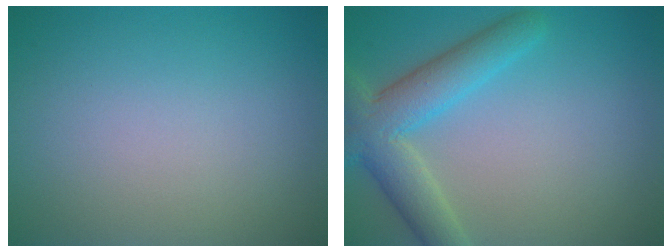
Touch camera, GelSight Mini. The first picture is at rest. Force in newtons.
{"total": 5.6, "press": 5.6, "slide": 0.2}